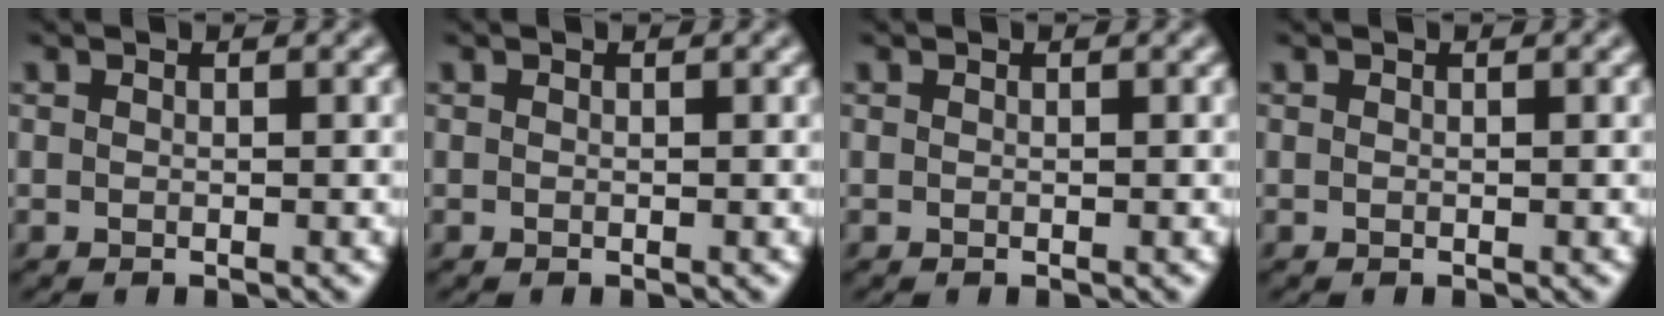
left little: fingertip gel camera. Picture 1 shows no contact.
{"total": 0.0}
{"total": 0.0}
{"total": 0.0}